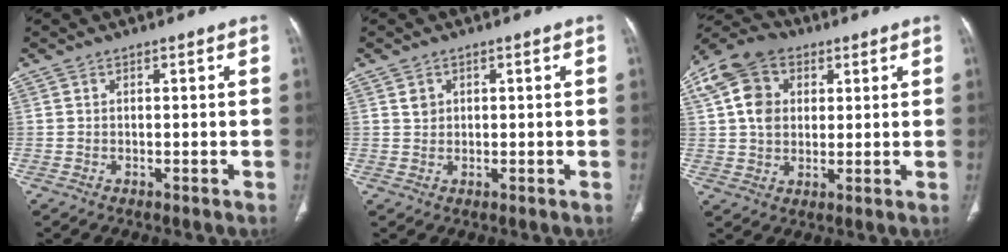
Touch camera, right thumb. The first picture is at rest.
{"total": 1.8, "force": [0.8, 1.5, 0.6], "torque": [-0.001, -0.005, 0.014]}
{"total": 12.0, "force": [3.4, 9.3, 6.8], "torque": [-0.125, 0.009, 0.054]}